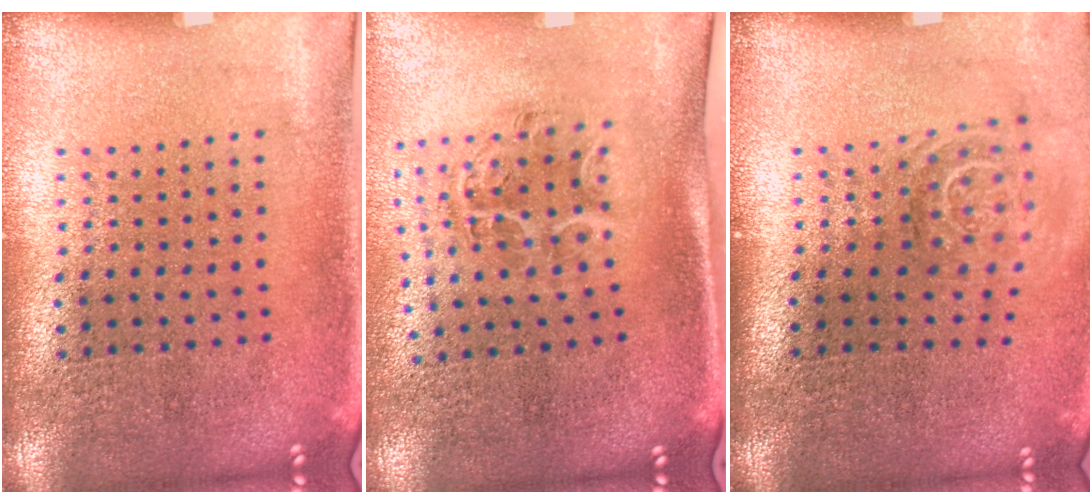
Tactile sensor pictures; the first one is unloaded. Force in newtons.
{"total": 1.1, "press": 1.1, "slide": 0.2}
{"total": 1.6, "press": 1.1, "slide": 1.1}